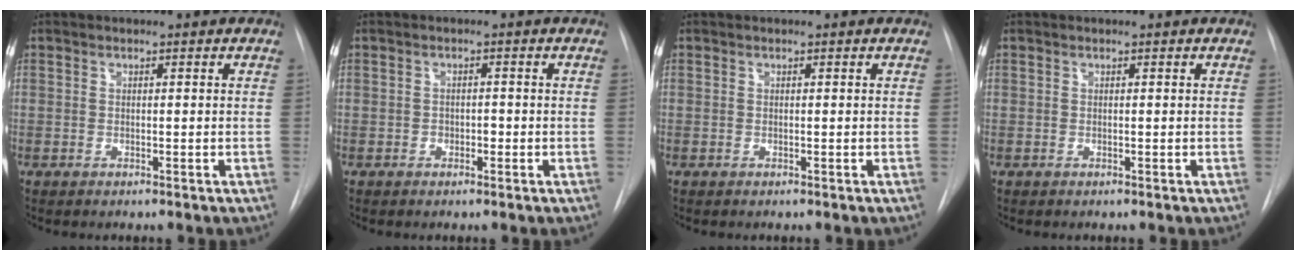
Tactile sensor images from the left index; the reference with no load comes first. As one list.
[{"total": 1.2, "force": [-0.4, 0.8, 0.7], "torque": [-0.005, 0.004, -0.007]}, {"total": 0.0}, {"total": 0.0}]